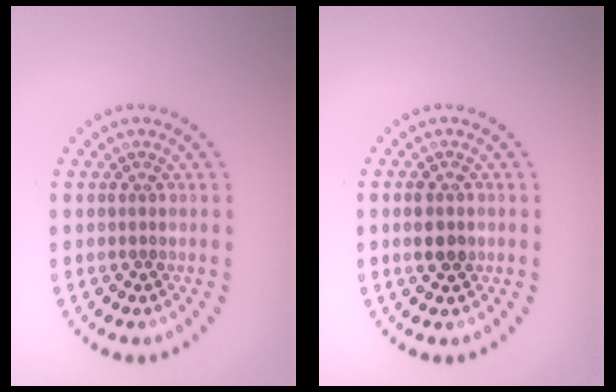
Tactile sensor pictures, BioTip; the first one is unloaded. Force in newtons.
{"total": 2.5, "press": 2.5, "slide": 0.2}